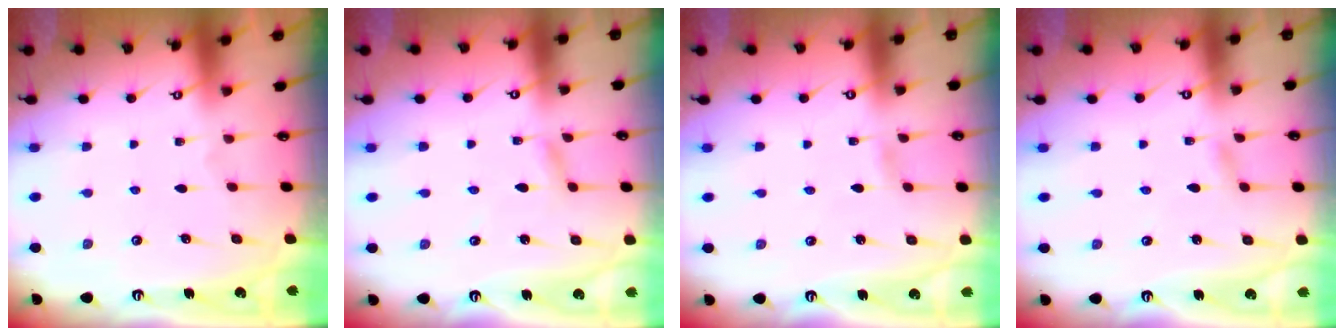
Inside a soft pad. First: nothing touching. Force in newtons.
{"total": 2.0, "press": 2.0, "slide": 0.2}
{"total": 0.5, "press": 0.5, "slide": 0.1}
{"total": 1.3, "press": 1.3, "slide": 0.1}